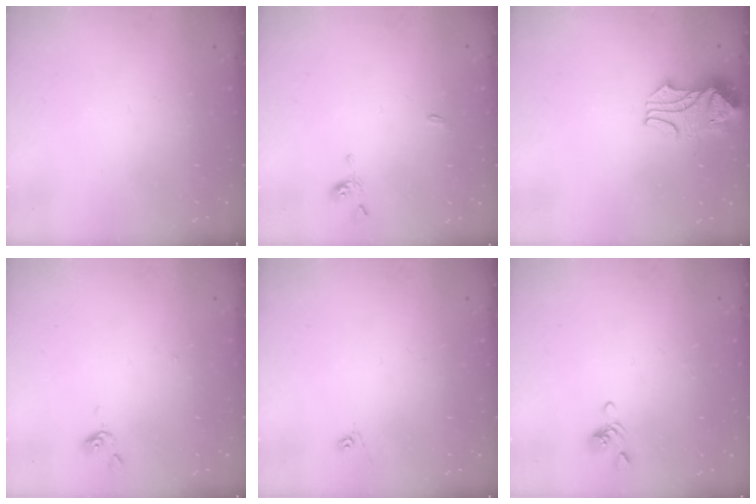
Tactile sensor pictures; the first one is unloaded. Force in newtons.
{"total": 1.7, "press": 1.6, "slide": 0.6}
{"total": 2.1, "press": 2.0, "slide": 0.8}
{"total": 0.0}
{"total": 3.9, "press": 3.9, "slide": 0.2}
{"total": 2.8, "press": 2.8, "slide": 0.3}